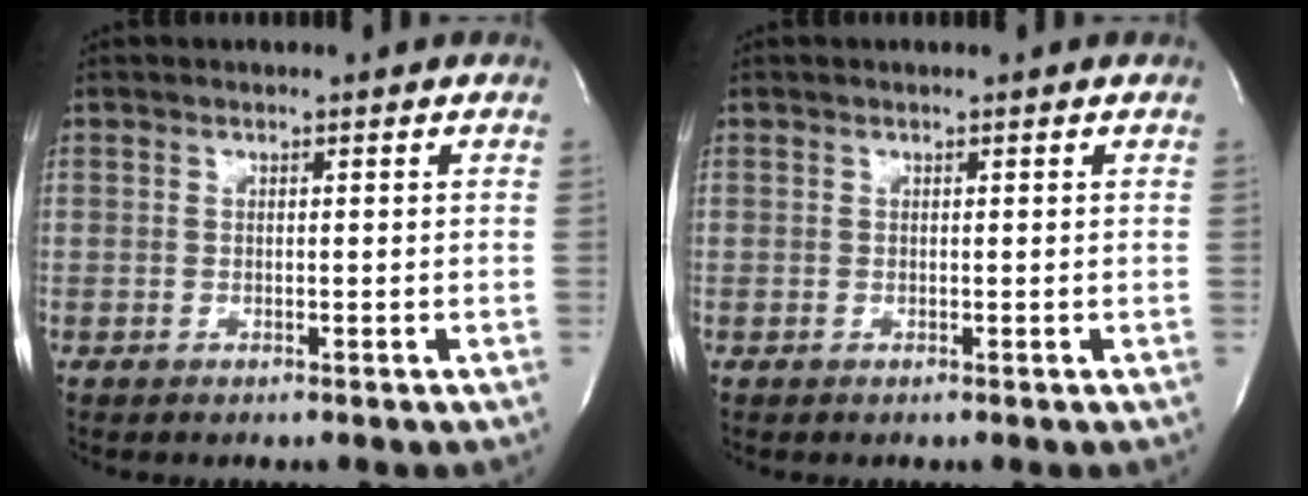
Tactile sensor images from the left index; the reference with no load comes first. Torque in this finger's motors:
{"motor_torque": [0.12, -0.04, -0.01, -0.01]}